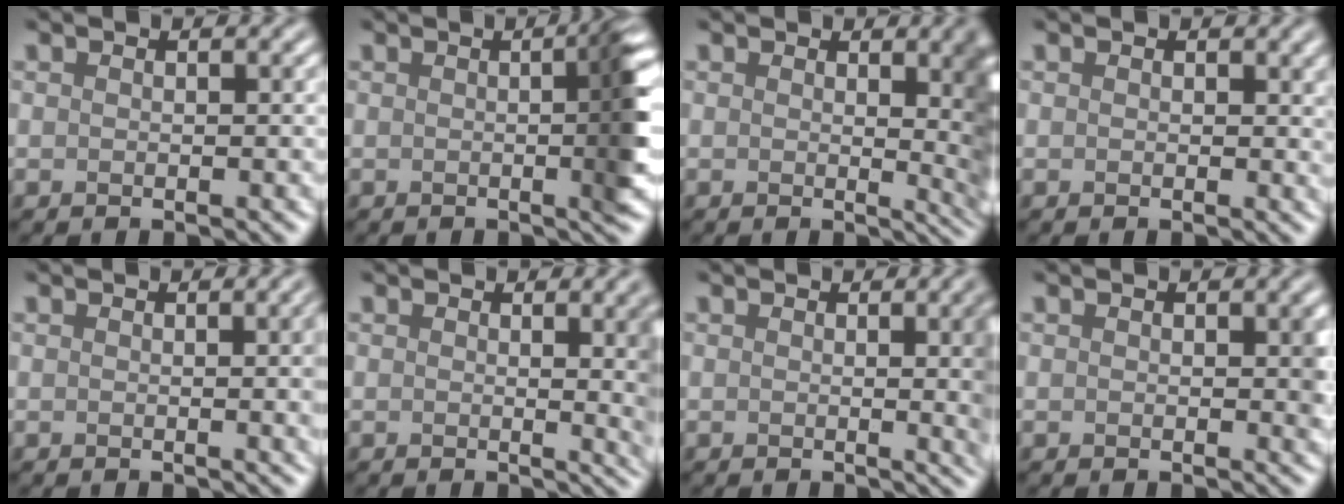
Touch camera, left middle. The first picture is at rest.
{"total": 5.3, "force": [0.2, 1.2, 5.2], "torque": [-0.056, 0.009, -0.001]}
{"total": 6.1, "force": [1.1, 2.4, 5.5], "torque": [-0.030, -0.005, 0.020]}
{"total": 0.9, "force": [0.5, 0.5, 0.6], "torque": [-0.003, -0.001, 0.006]}
{"total": 5.1, "force": [0.3, 2.0, 4.7], "torque": [-0.027, 0.008, 0.004]}
{"total": 6.6, "force": [0.9, 2.7, 6.0], "torque": [-0.032, 0.002, 0.013]}
{"total": 7.6, "force": [0.5, 3.2, 6.9], "torque": [-0.032, 0.008, 0.005]}
{"total": 1.1, "force": [0.2, 0.6, 0.9], "torque": [-0.005, -0.005, 0.002]}